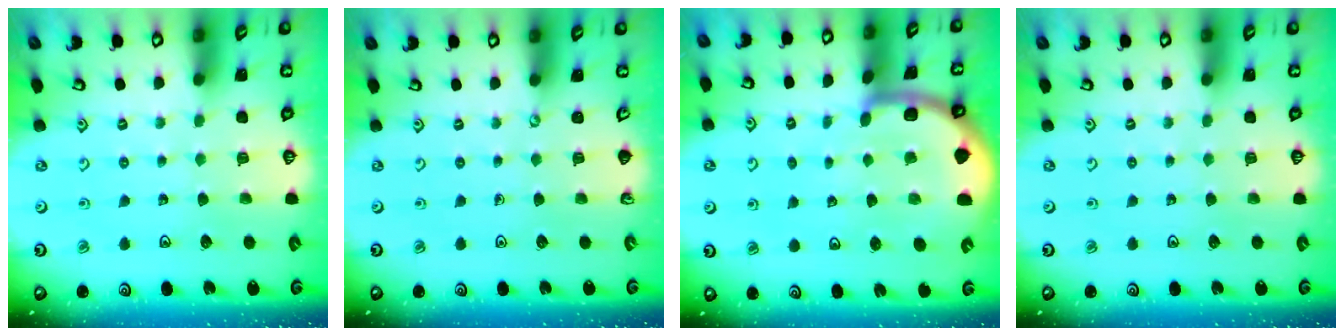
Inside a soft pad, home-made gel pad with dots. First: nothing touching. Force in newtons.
{"total": 0.0}
{"total": 6.5, "press": 6.4, "slide": 0.9}
{"total": 0.0}